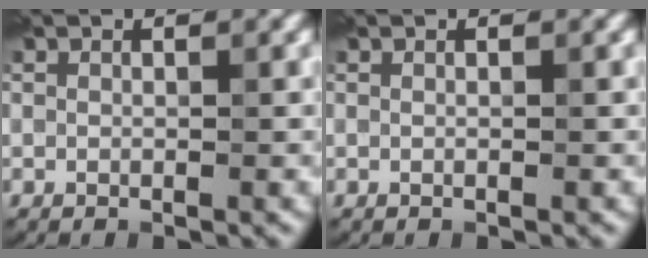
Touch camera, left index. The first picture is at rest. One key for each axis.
{"total": 0.0}